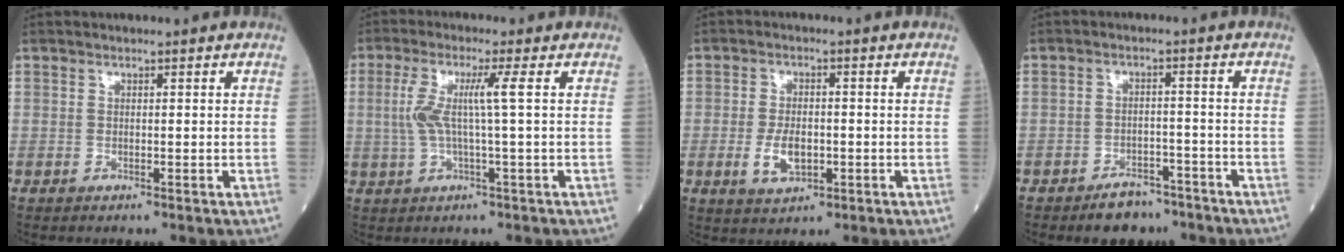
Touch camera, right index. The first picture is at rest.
{"total": 5.8, "force": [0.7, -0.6, 5.7], "torque": [-0.128, 0.010, 0.017]}
{"total": 5.0, "force": [-1.3, 2.4, 4.2], "torque": [-0.083, -0.003, -0.019]}
{"total": 5.2, "force": [-4.2, 2.5, 1.8], "torque": [-0.027, 0.006, -0.061]}